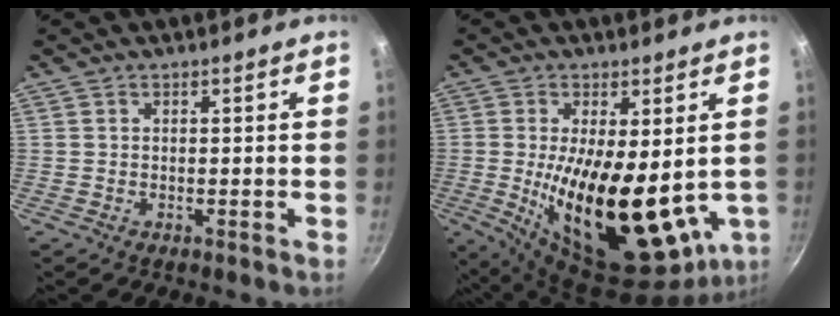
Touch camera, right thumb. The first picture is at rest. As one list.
[{"total": 23.2, "force": [-1.0, 10.0, 20.9], "torque": [-0.329, -0.033, 0.005]}]